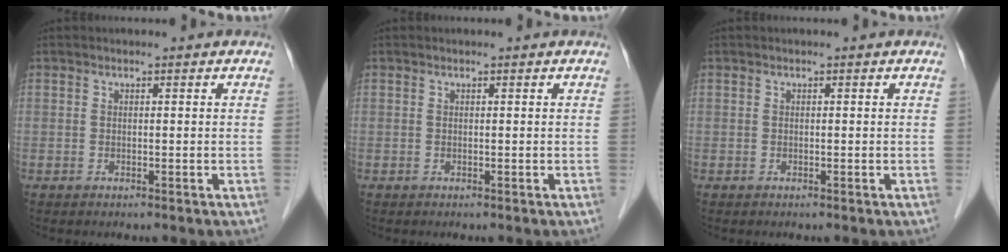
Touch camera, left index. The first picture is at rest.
{"total": 0.0}
{"total": 0.0}